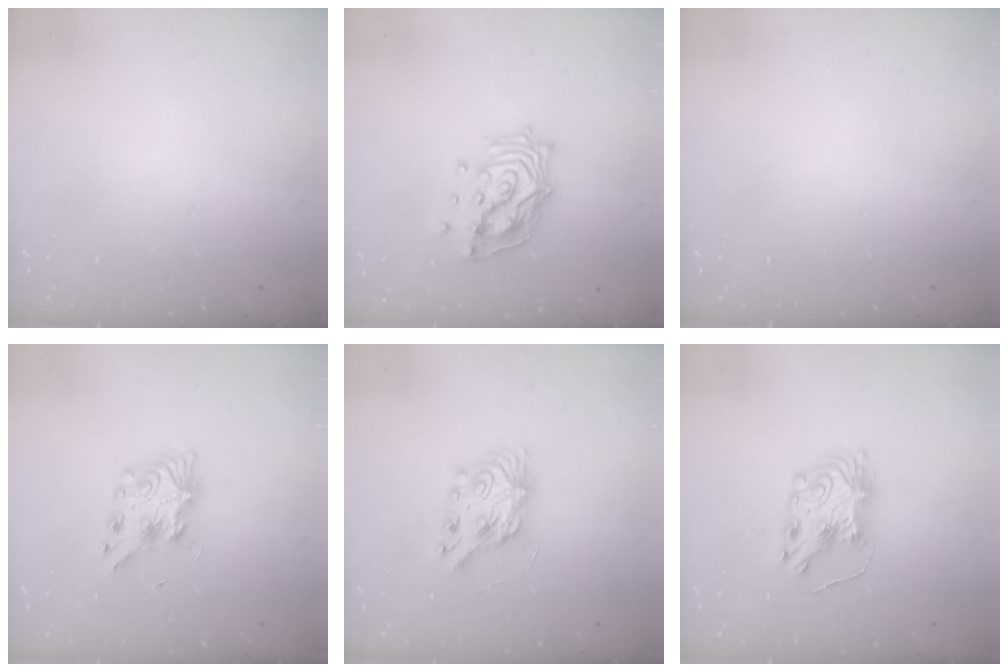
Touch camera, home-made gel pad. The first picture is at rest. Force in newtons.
{"total": 14.1, "press": 14.0, "slide": 1.8}
{"total": 0.0}
{"total": 8.2, "press": 8.1, "slide": 0.3}
{"total": 8.3, "press": 8.2, "slide": 0.4}
{"total": 8.4, "press": 8.4, "slide": 0.6}